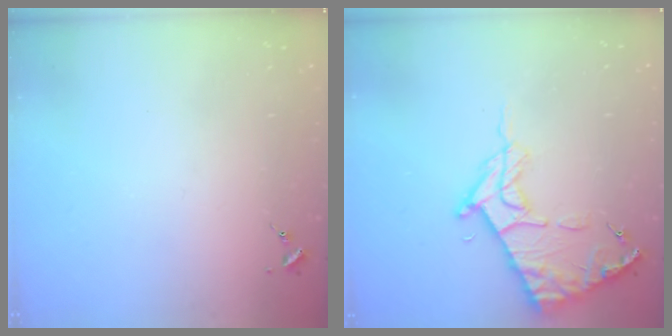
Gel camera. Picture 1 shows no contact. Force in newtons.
{"total": 13.2, "press": 13.1, "slide": 1.4}